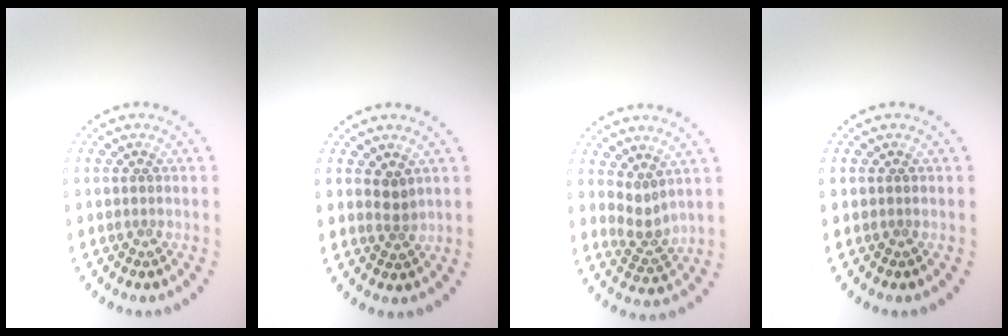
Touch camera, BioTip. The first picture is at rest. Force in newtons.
{"total": 1.4, "press": 1.2, "slide": 0.8}
{"total": 2.2, "press": 1.5, "slide": 1.6}
{"total": 0.0}